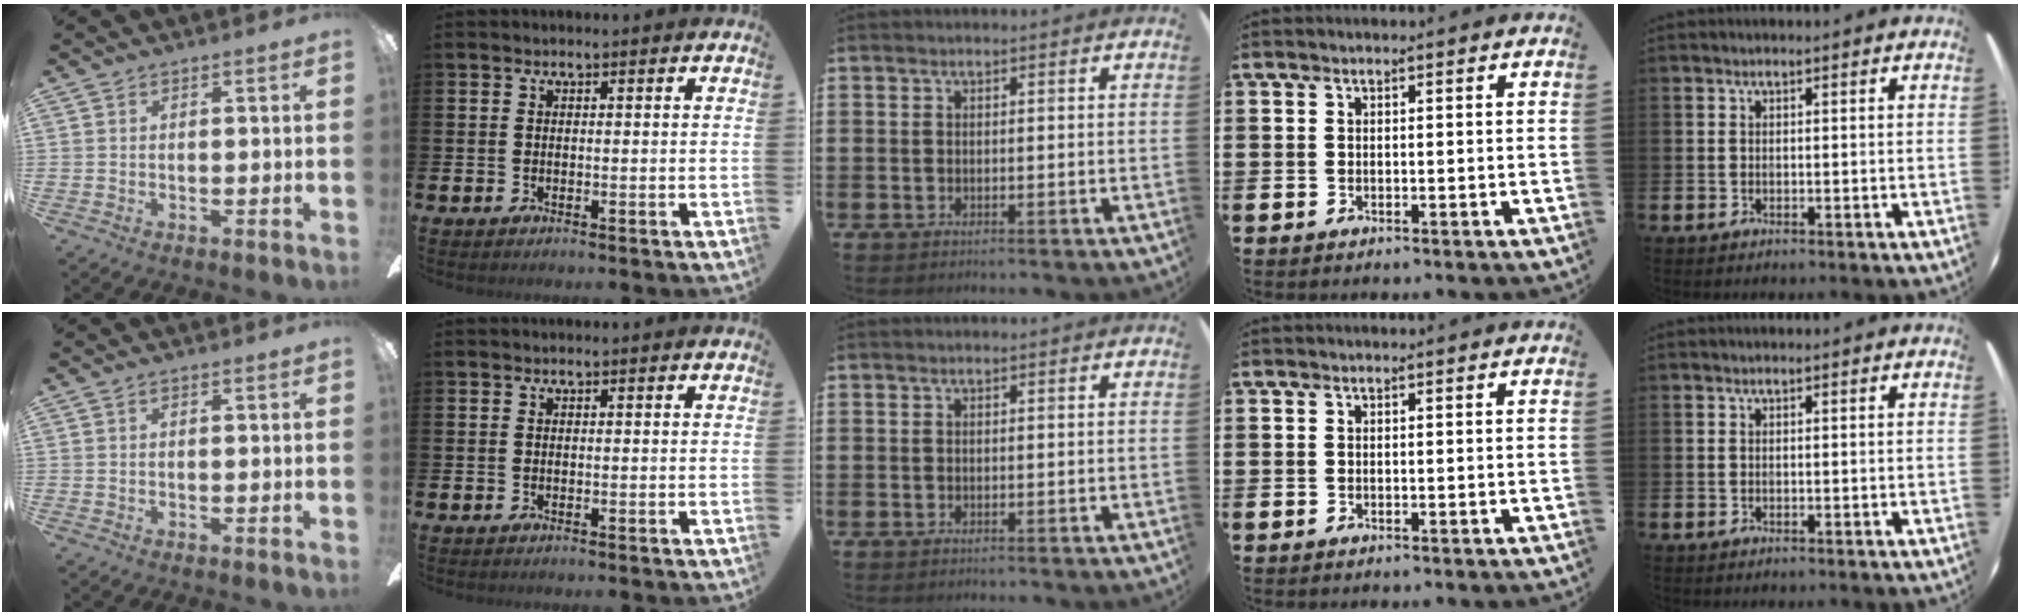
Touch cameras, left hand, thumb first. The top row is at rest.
{}